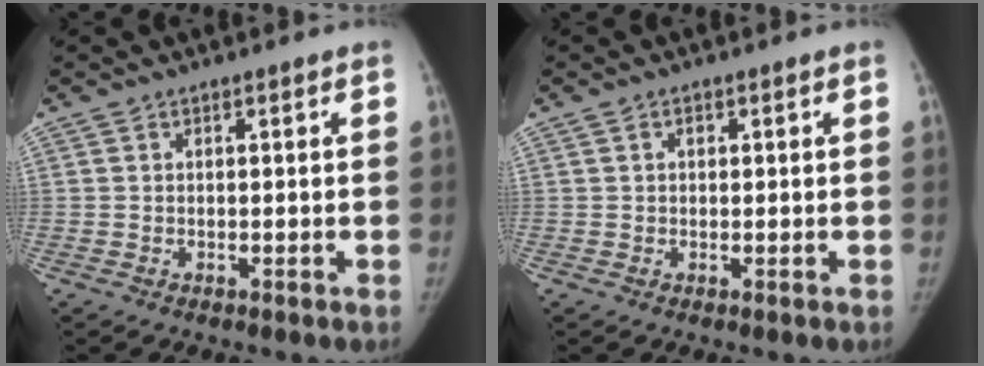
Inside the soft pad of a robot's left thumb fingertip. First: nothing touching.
{"total": 1.2, "force": [0.4, 0.9, 0.5], "torque": [-0.002, 0.000, 0.005]}